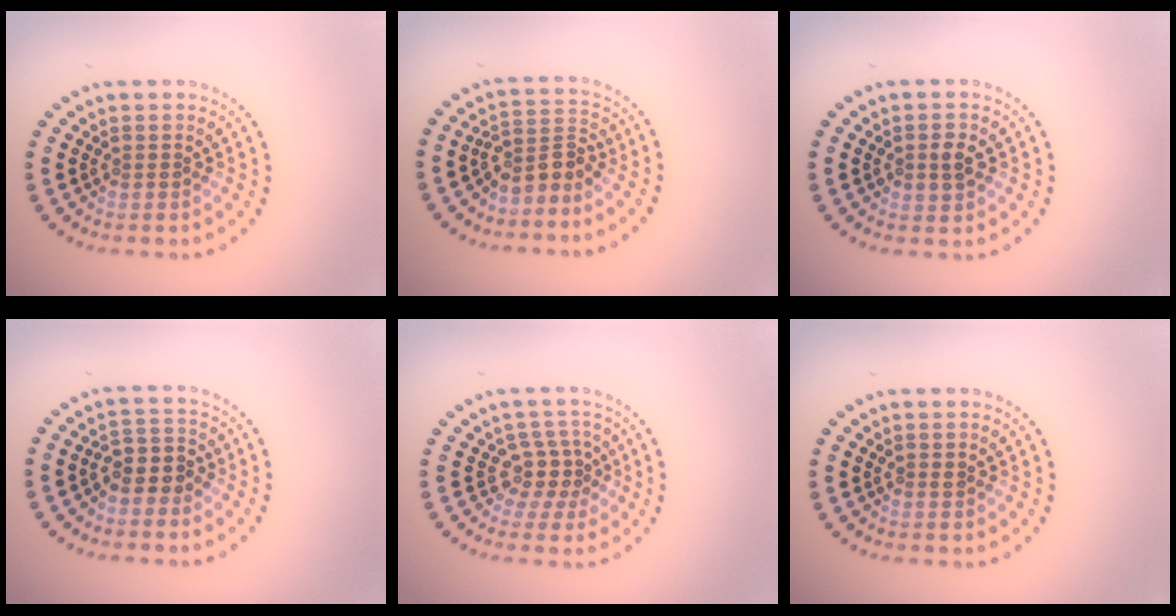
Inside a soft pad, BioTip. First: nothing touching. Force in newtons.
{"total": 2.8, "press": 2.0, "slide": 1.9}
{"total": 1.9, "press": 1.9, "slide": 0.0}
{"total": 2.6, "press": 2.3, "slide": 1.2}
{"total": 2.7, "press": 2.0, "slide": 1.8}
{"total": 0.7, "press": 0.7, "slide": 0.1}